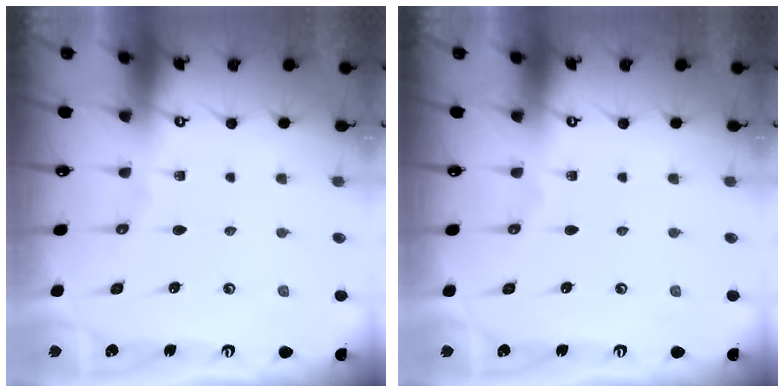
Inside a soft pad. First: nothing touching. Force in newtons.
{"total": 0.0}